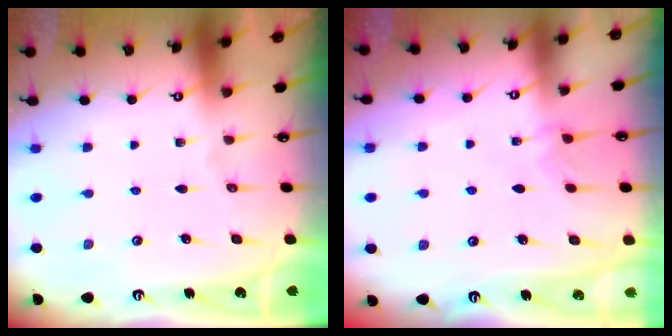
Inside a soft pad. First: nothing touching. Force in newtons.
{"total": 2.6, "press": 2.6, "slide": 0.3}